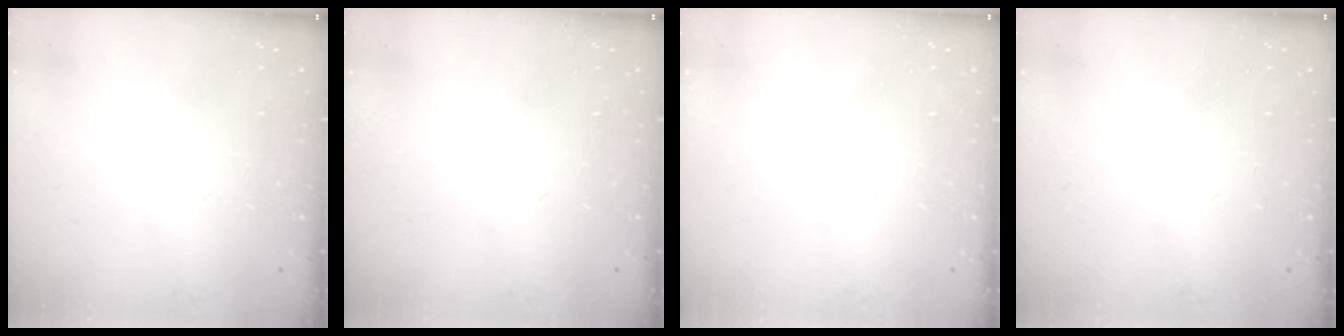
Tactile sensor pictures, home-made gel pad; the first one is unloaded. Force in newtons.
{"total": 0.0}
{"total": 0.0}
{"total": 0.0}